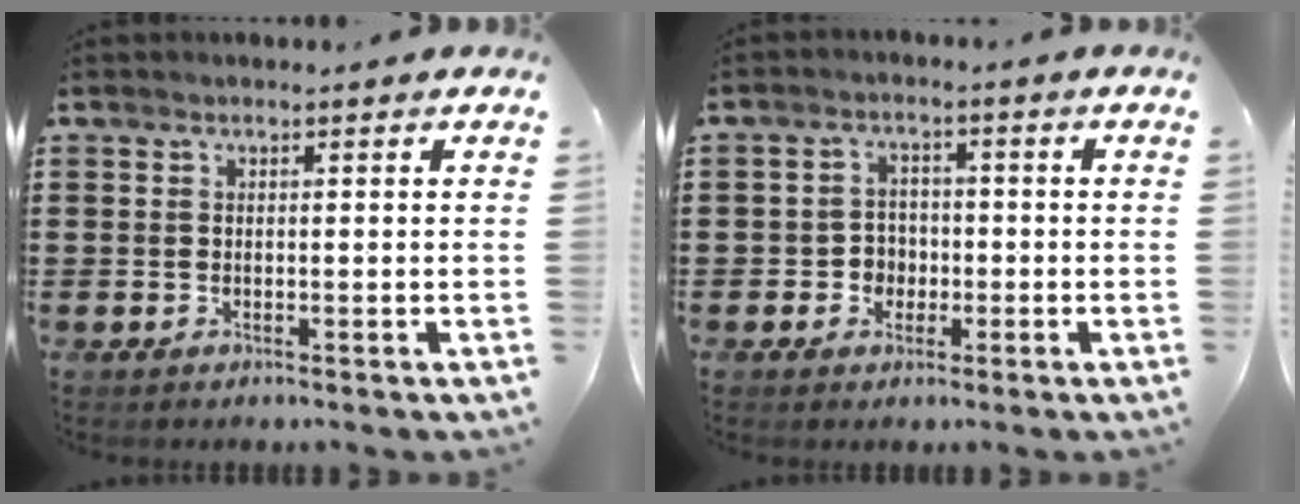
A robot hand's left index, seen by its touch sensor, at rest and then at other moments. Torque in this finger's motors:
{"motor_torque": [0.07, 0.06, 0.07, 0.01]}